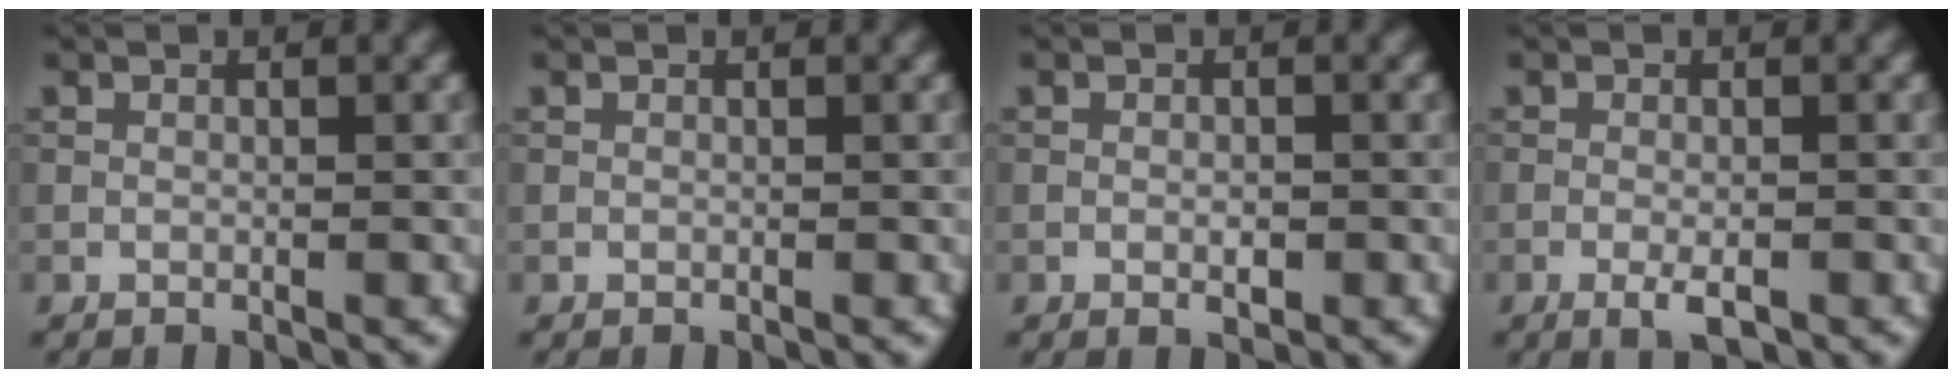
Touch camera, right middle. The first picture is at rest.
{"total": 0.0}
{"total": 1.2, "force": [-0.3, 0.5, 1.0], "torque": [-0.017, 0.000, -0.005]}
{"total": 2.1, "force": [-1.0, 0.5, 1.8], "torque": [-0.035, -0.004, -0.018]}